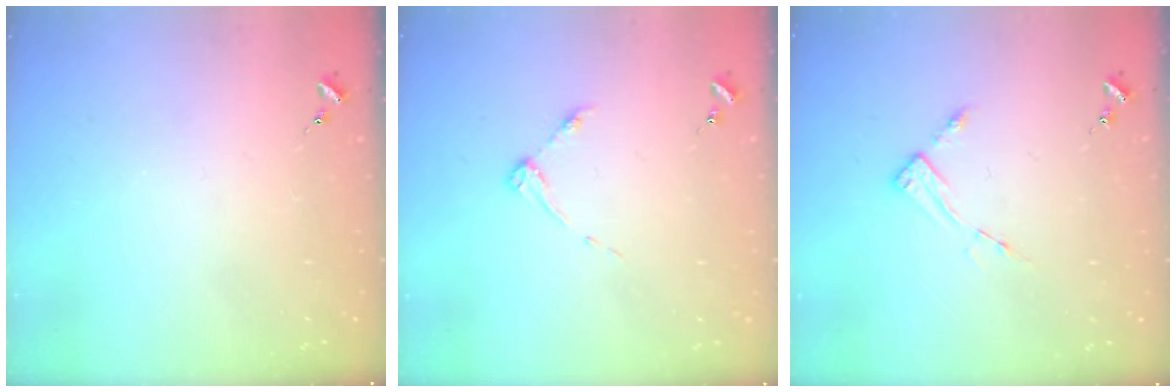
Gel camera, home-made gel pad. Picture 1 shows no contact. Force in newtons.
{"total": 3.7, "press": 3.7, "slide": 0.4}
{"total": 3.4, "press": 3.4, "slide": 0.4}